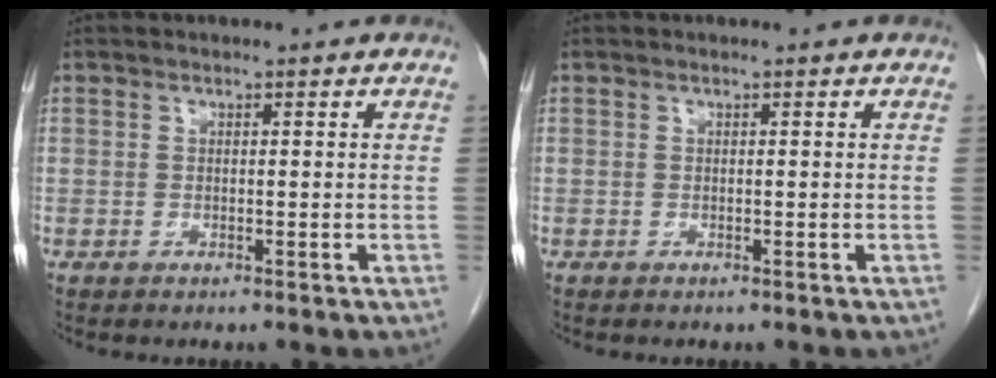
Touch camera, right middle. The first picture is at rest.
{"total": 0.0}